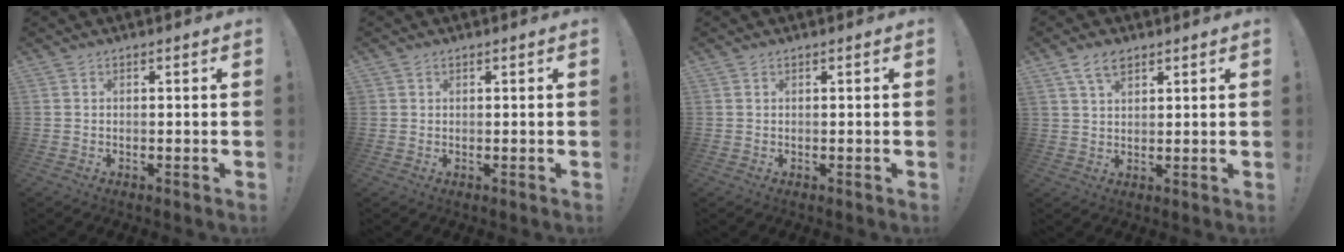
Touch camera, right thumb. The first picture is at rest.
{"total": 0.6, "force": [0.4, 0.4, 0.0], "torque": [0.008, -0.003, 0.007]}
{"total": 0.0}
{"total": 5.4, "force": [3.5, 2.8, 3.1], "torque": [-0.053, -0.010, 0.065]}